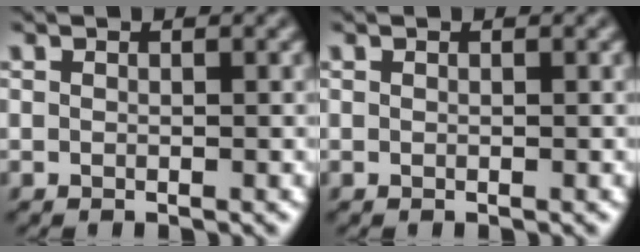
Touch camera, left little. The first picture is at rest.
{"total": 0.0}